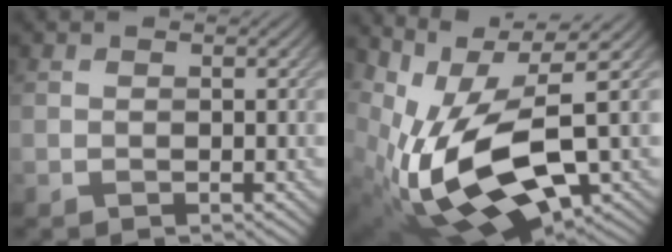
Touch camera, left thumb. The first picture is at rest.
{"total": 17.2, "force": [-1.0, 8.0, 15.2], "torque": [-0.321, -0.030, 0.000]}